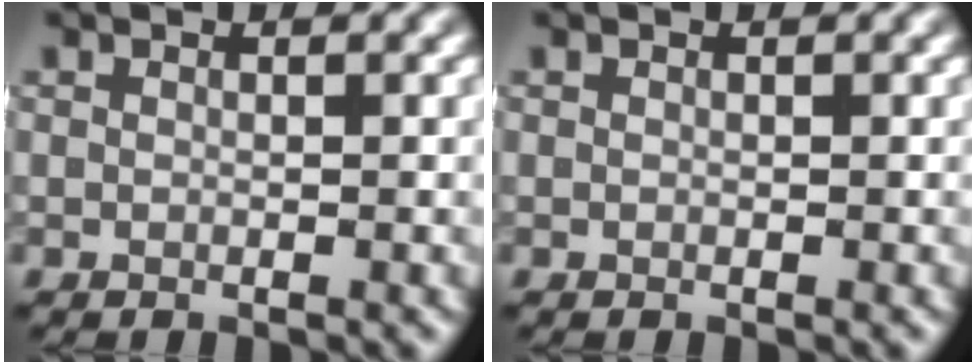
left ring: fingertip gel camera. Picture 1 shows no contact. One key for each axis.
{"total": 0.0}